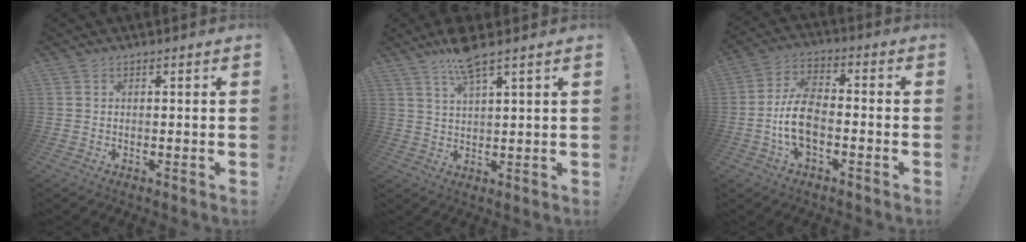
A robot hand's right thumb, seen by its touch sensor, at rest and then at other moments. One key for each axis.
{"total": 8.1, "fx": 5.9, "fy": 1.3, "fz": 5.4, "tx": -0.098, "ty": -0.022, "tz": 0.102}
{"total": 11.2, "fx": -3.6, "fy": 6.0, "fz": 8.7, "tx": -0.177, "ty": 0.009, "tz": -0.067}